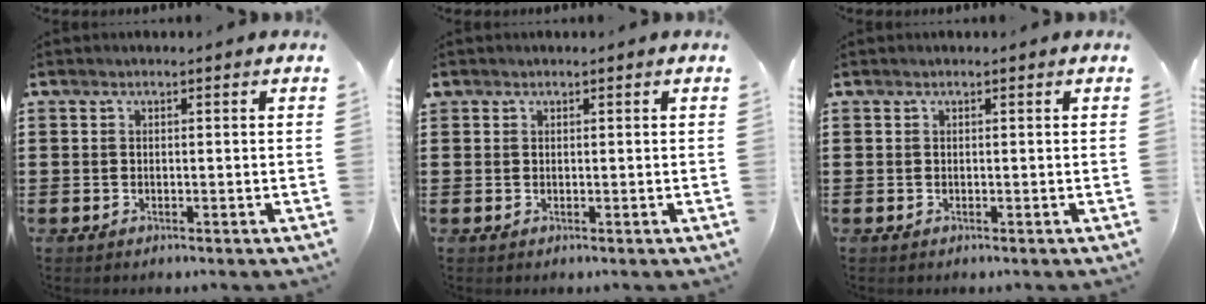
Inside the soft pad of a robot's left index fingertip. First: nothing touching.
{"total": 0.5, "force": [0.4, 0.4, 0.1], "torque": [-0.003, 0.003, 0.007]}
{"total": 0.0}